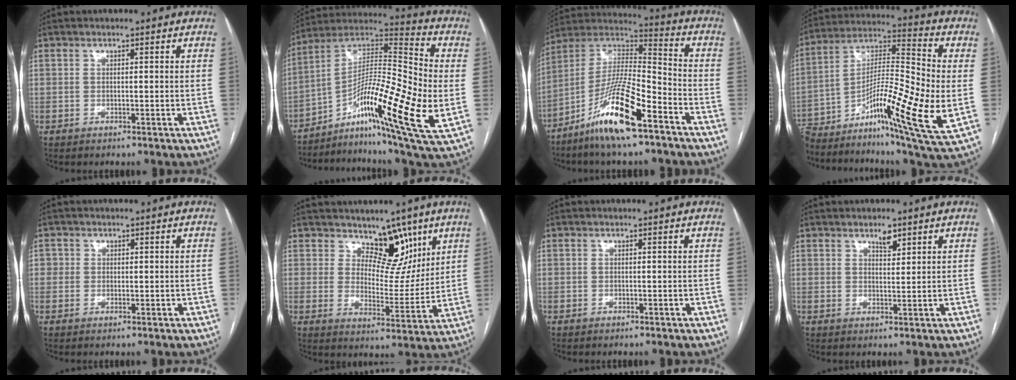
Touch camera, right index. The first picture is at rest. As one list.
[{"total": 23.3, "force": [-5.0, 2.7, 22.6], "torque": [-0.378, 0.001, -0.088]}, {"total": 15.5, "force": [-9.3, 1.9, 12.2], "torque": [-0.237, -0.005, -0.171]}, {"total": 23.5, "force": [-5.3, 3.0, 22.7], "torque": [-0.399, -0.004, -0.086]}, {"total": 2.2, "force": [0.3, 2.1, 0.8], "torque": [-0.005, 0.003, 0.006]}, {"total": 8.0, "force": [5.6, 4.5, 3.4], "torque": [-0.034, -0.007, 0.094]}, {"total": 0.0}, {"total": 2.4, "force": [1.8, 0.7, 1.4], "torque": [-0.027, -0.003, 0.033]}]